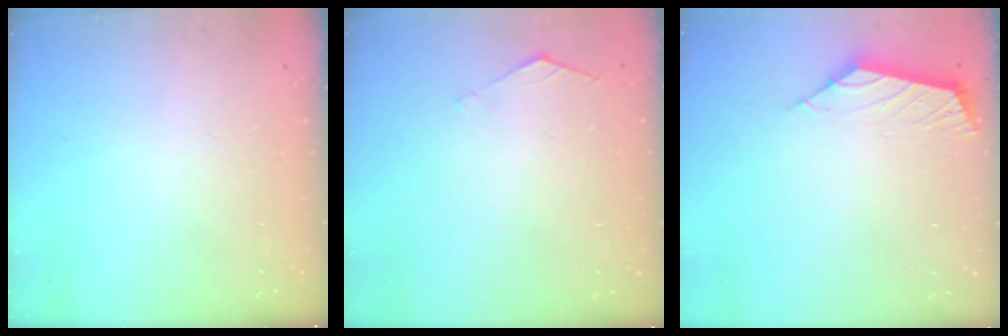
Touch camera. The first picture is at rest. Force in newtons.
{"total": 1.3, "press": 1.2, "slide": 0.4}
{"total": 2.7, "press": 2.6, "slide": 0.7}